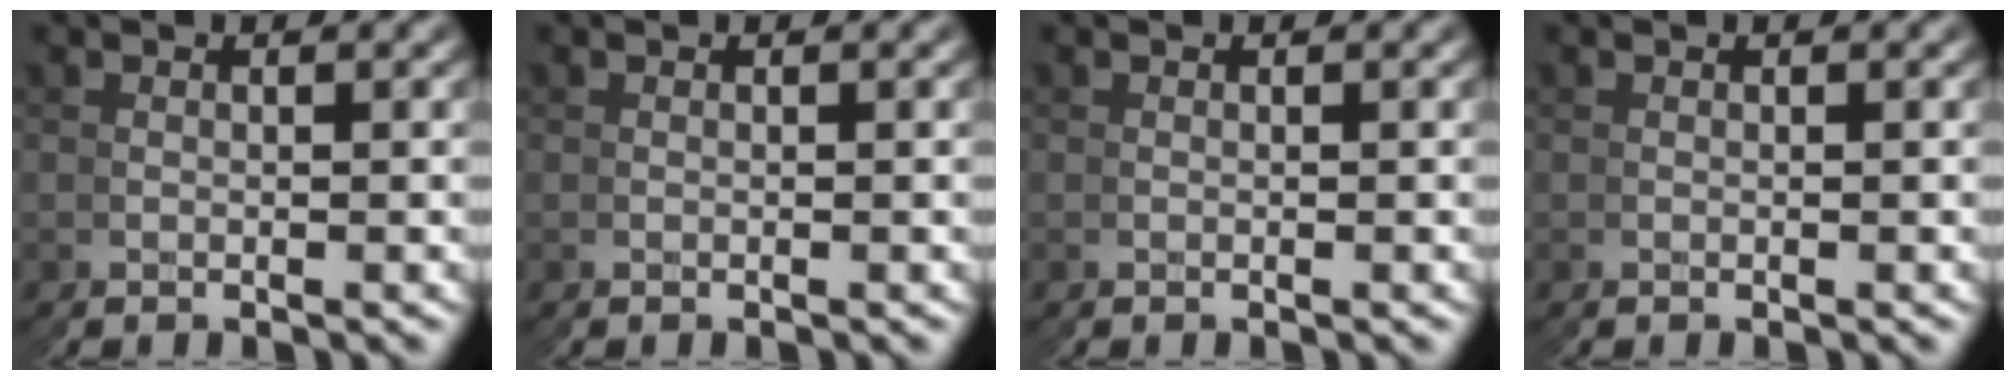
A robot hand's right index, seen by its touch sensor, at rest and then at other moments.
{"total": 0.0}
{"total": 0.0}
{"total": 0.0}